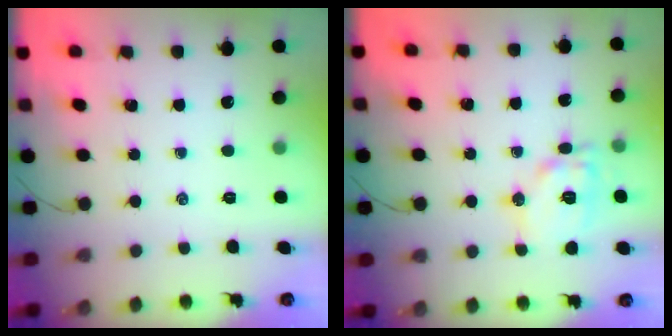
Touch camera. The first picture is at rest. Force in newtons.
{"total": 12.4, "press": 12.4, "slide": 0.4}